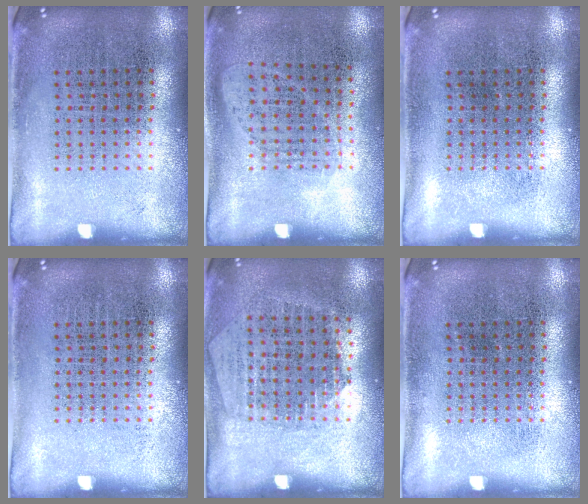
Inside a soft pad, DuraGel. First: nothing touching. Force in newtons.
{"total": 1.0, "press": 0.9, "slide": 0.5}
{"total": 0.0}
{"total": 0.0}
{"total": 1.3, "press": 1.2, "slide": 0.5}
{"total": 0.0}